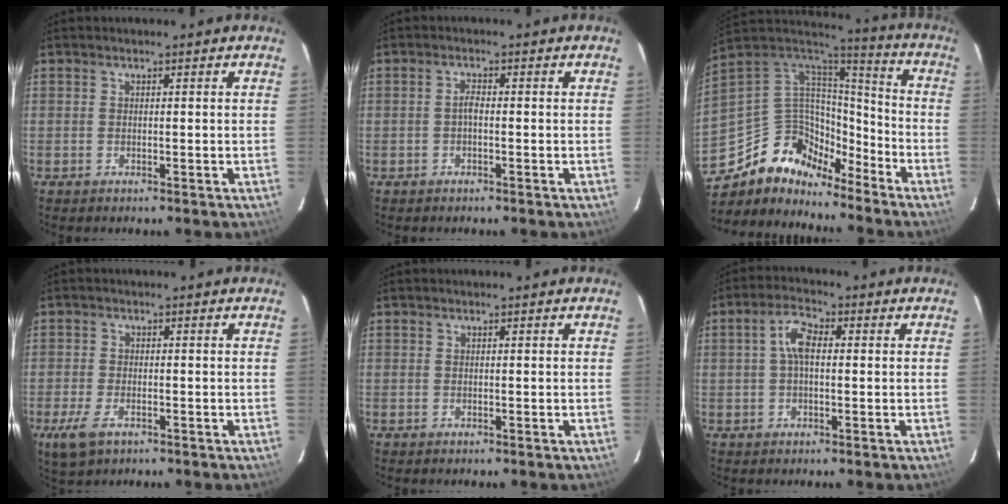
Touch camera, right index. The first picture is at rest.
{"total": 1.3, "force": [-0.4, 0.4, 1.1], "torque": [-0.022, 0.007, -0.010]}
{"total": 15.5, "force": [-11.4, 8.7, 5.9], "torque": [-0.130, 0.026, -0.208]}
{"total": 5.4, "force": [-2.9, 2.7, 3.6], "torque": [-0.093, -0.013, -0.054]}
{"total": 0.0}
{"total": 4.7, "force": [0.3, 2.2, 4.2], "torque": [-0.083, 0.015, 0.005]}